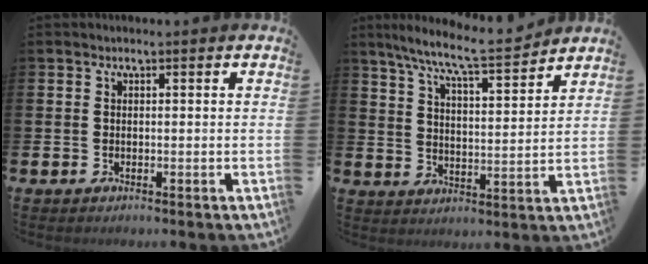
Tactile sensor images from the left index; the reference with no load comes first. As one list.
[{"total": 8.5, "force": [7.6, 0.7, 3.7], "torque": [-0.094, -0.048, 0.132]}]